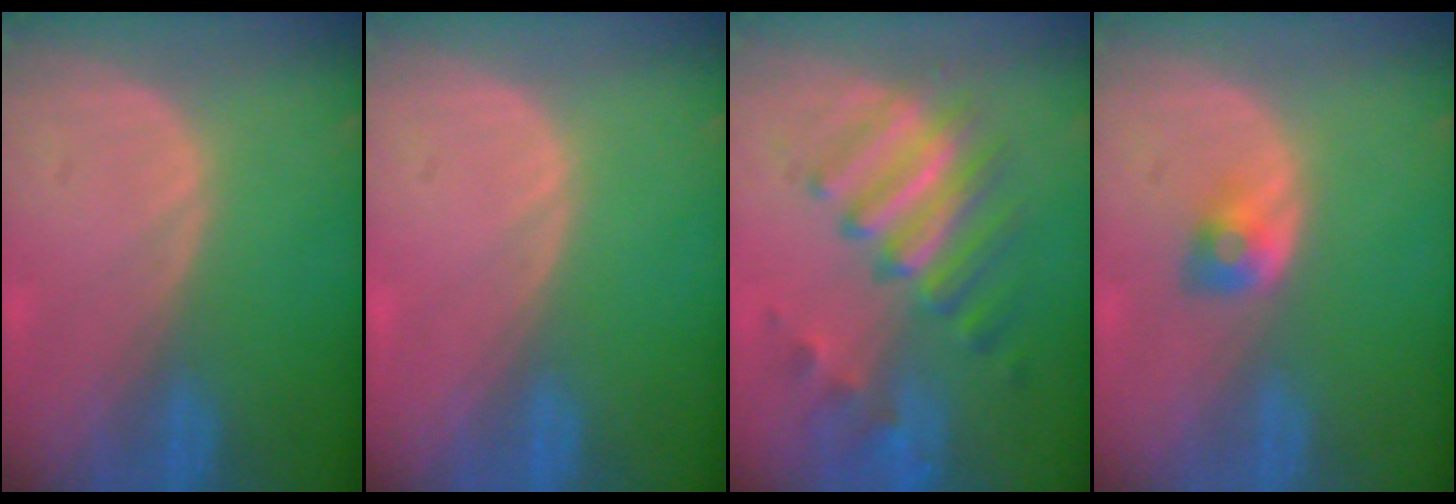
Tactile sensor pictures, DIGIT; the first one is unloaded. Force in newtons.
{"total": 0.0}
{"total": 9.4, "press": 8.5, "slide": 4.1}
{"total": 2.6, "press": 2.4, "slide": 1.0}